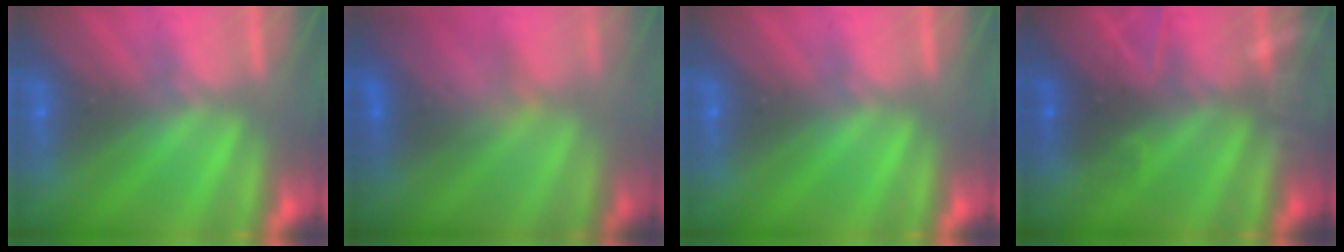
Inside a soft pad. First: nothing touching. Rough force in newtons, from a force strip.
{"total": 3.7}
{"total": 0.0}
{"total": 2.9}